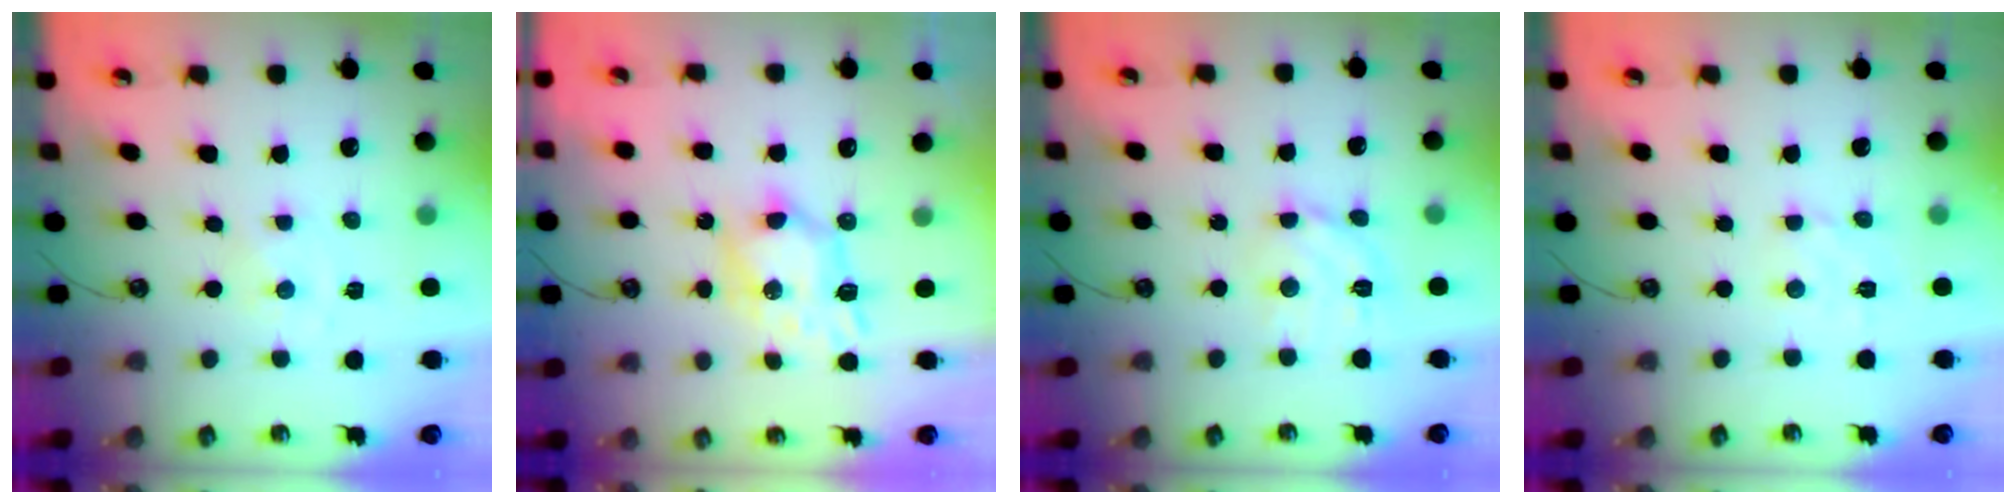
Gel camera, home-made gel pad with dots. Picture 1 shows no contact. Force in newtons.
{"total": 8.0, "press": 8.0, "slide": 0.6}
{"total": 10.6, "press": 10.5, "slide": 1.5}
{"total": 2.8, "press": 2.8, "slide": 0.4}